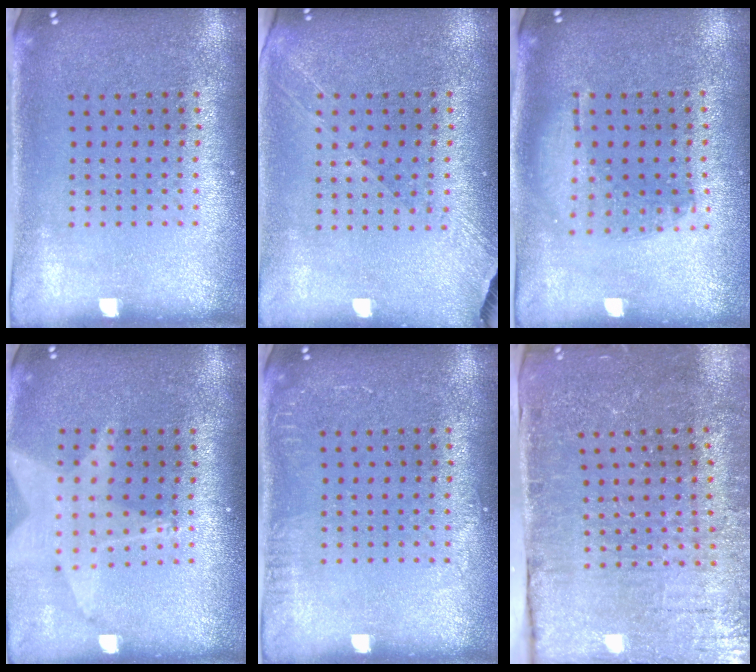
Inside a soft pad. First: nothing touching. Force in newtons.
{"total": 1.3, "press": 1.2, "slide": 0.6}
{"total": 1.1, "press": 1.0, "slide": 0.4}
{"total": 1.7, "press": 1.5, "slide": 0.7}
{"total": 1.0, "press": 0.9, "slide": 0.1}
{"total": 4.1, "press": 4.1, "slide": 0.5}